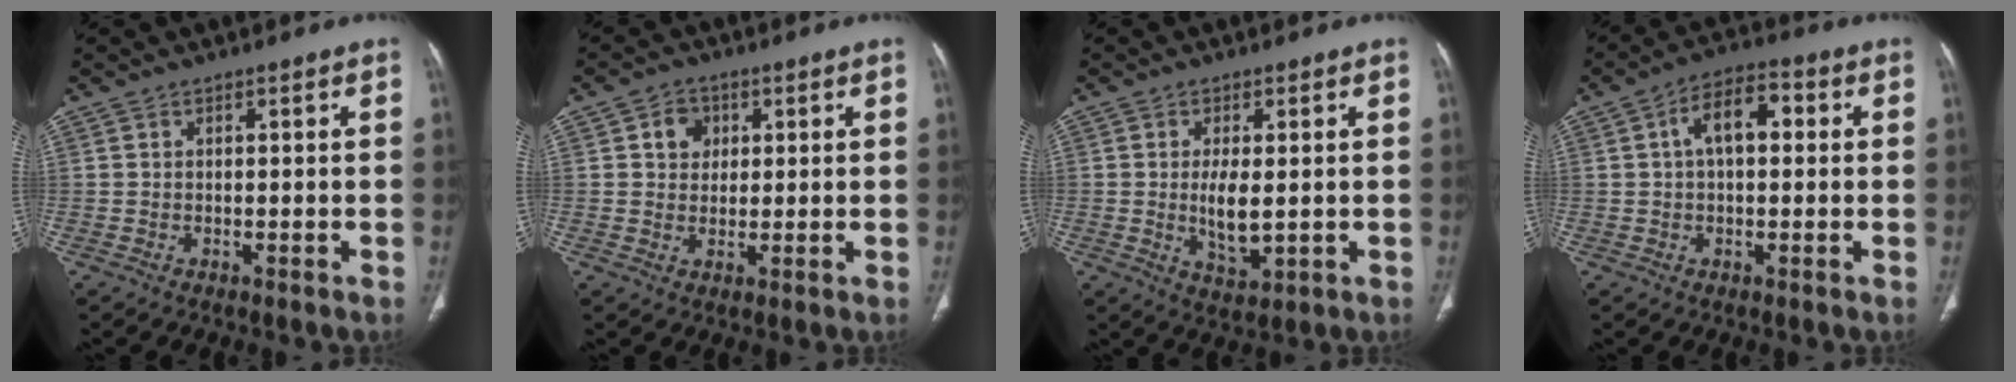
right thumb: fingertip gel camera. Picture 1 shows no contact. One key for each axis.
{"total": 4.6, "fx": 1.5, "fy": 3.9, "fz": 2.1, "tx": -0.010, "ty": -0.002, "tz": 0.023}
{"total": 6.0, "fx": -0.1, "fy": 2.5, "fz": 5.4, "tx": -0.099, "ty": -0.016, "tz": 0.005}
{"total": 8.4, "fx": 1.5, "fy": 4.5, "fz": 6.9, "tx": -0.106, "ty": 0.024, "tz": 0.016}